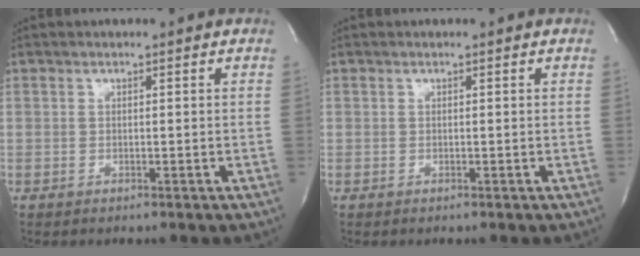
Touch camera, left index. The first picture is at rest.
{"total": 0.0}